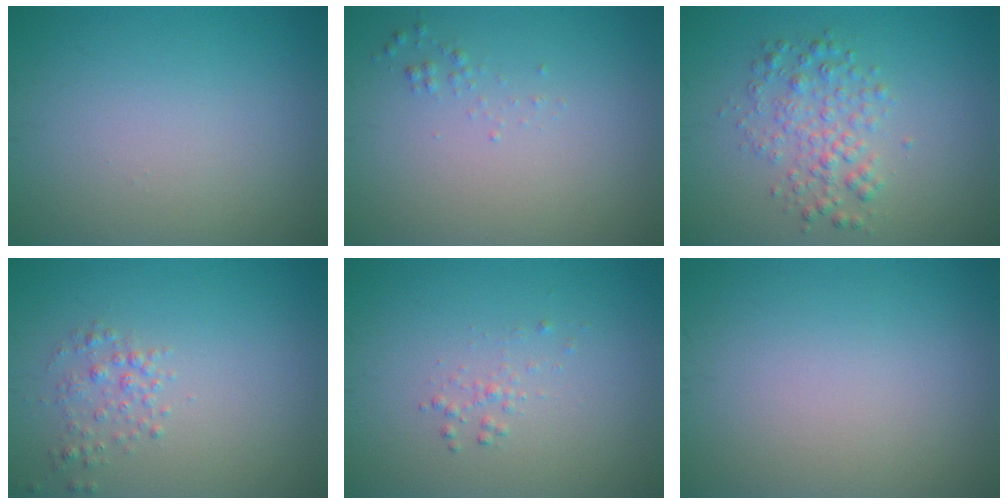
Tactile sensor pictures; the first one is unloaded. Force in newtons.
{"total": 0.6, "press": 0.6, "slide": 0.0}
{"total": 3.0, "press": 3.0, "slide": 0.1}
{"total": 1.6, "press": 1.6, "slide": 0.1}
{"total": 0.9, "press": 0.9, "slide": 0.0}
{"total": 0.0}